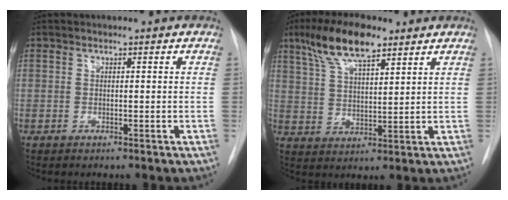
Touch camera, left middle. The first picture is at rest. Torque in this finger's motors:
{"motor_torque": [1.07, -1.07, 0.33, 0.10]}